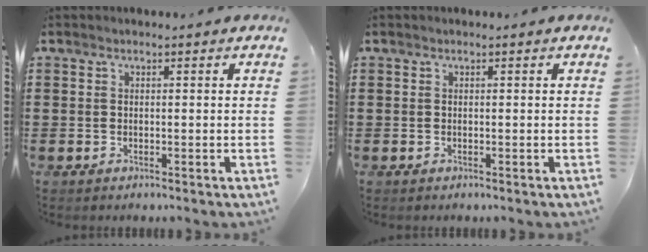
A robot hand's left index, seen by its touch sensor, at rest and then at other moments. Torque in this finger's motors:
{"motor_torque": [0.00, 0.00, 0.00, 0.00]}